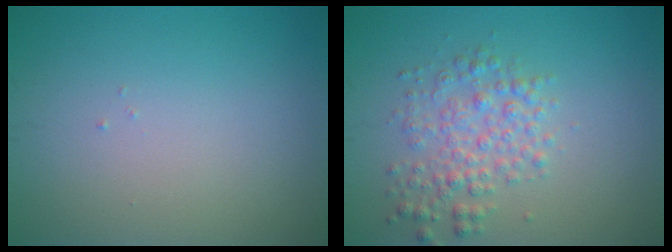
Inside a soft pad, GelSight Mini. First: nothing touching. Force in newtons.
{"total": 3.3, "press": 3.3, "slide": 0.1}